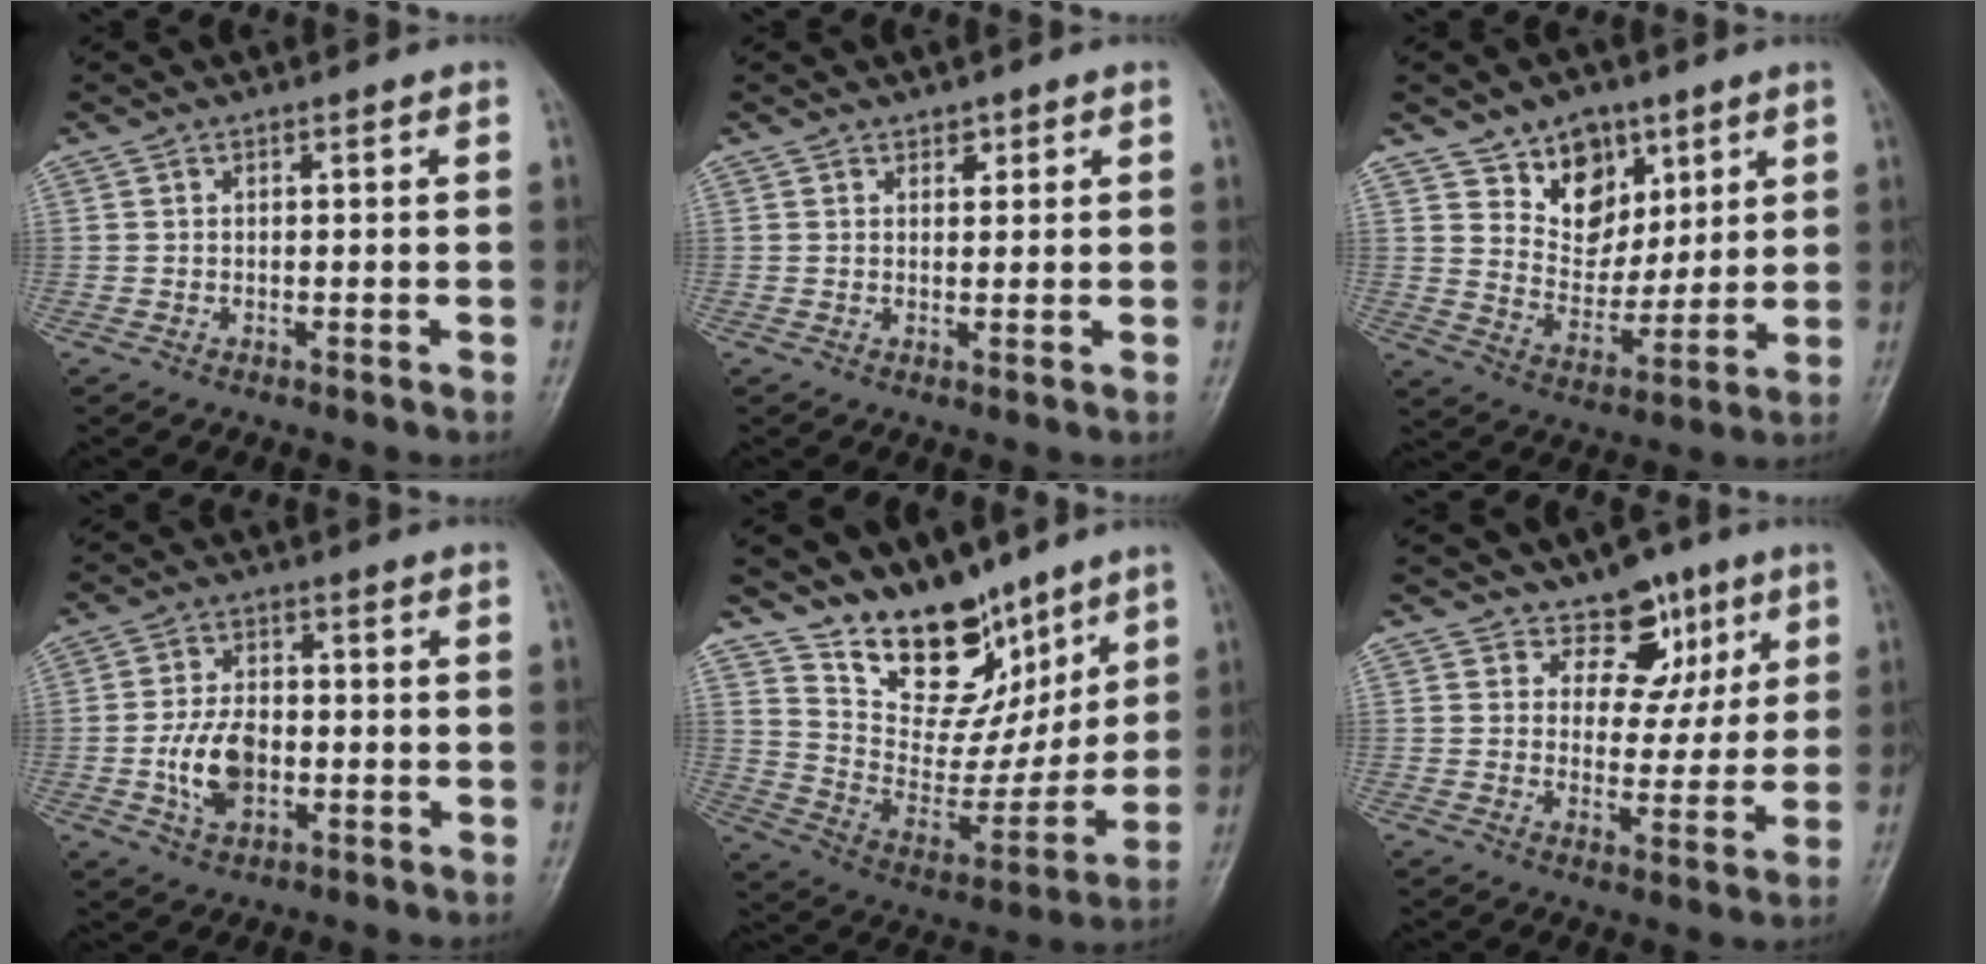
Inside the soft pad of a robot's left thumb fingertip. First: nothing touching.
{"total": 1.7, "force": [1.1, 1.1, 0.7], "torque": [0.005, -0.005, 0.013]}
{"total": 11.2, "force": [6.7, 7.9, 4.3], "torque": [-0.031, -0.041, 0.122]}
{"total": 8.6, "force": [-1.7, 5.4, 6.5], "torque": [-0.114, 0.009, -0.030]}
{"total": 18.2, "force": [12.9, 10.0, 8.0], "torque": [-0.065, -0.075, 0.228]}
{"total": 8.1, "force": [5.0, 5.9, 2.6], "torque": [0.008, -0.021, 0.073]}